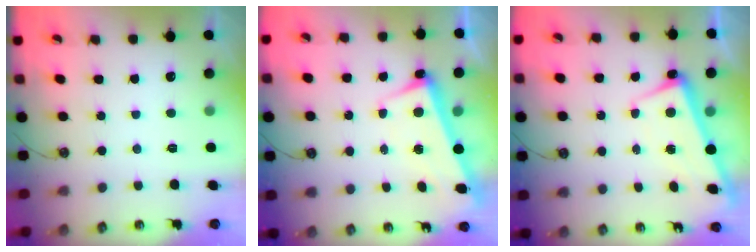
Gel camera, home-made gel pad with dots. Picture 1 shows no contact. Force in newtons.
{"total": 2.2, "press": 2.0, "slide": 1.0}
{"total": 2.2, "press": 2.2, "slide": 0.5}